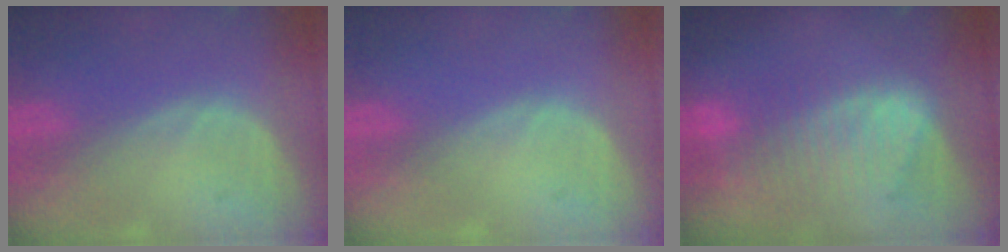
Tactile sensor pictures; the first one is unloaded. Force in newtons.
{"total": 0.0}
{"total": 9.5, "press": 8.2, "slide": 4.6}